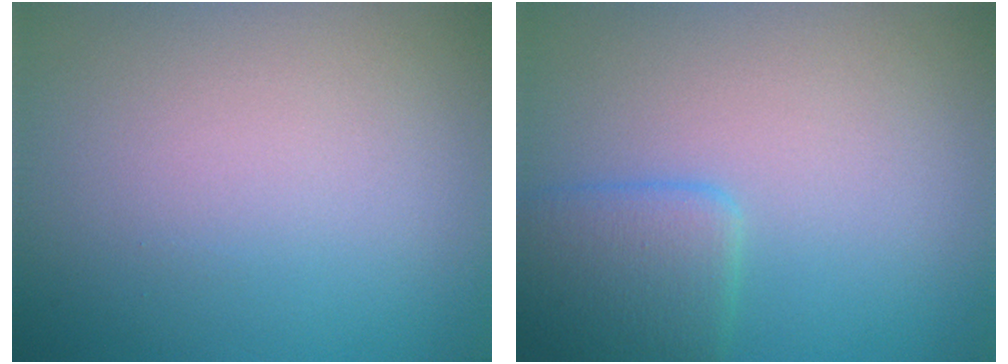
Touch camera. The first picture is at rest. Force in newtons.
{"total": 2.9, "press": 2.9, "slide": 0.2}